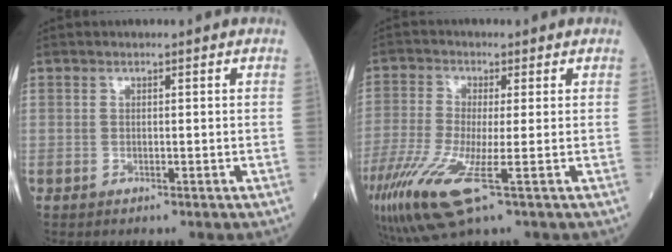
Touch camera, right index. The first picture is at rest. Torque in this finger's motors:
{"motor_torque": [0.63, -0.30, 0.29, 0.19]}